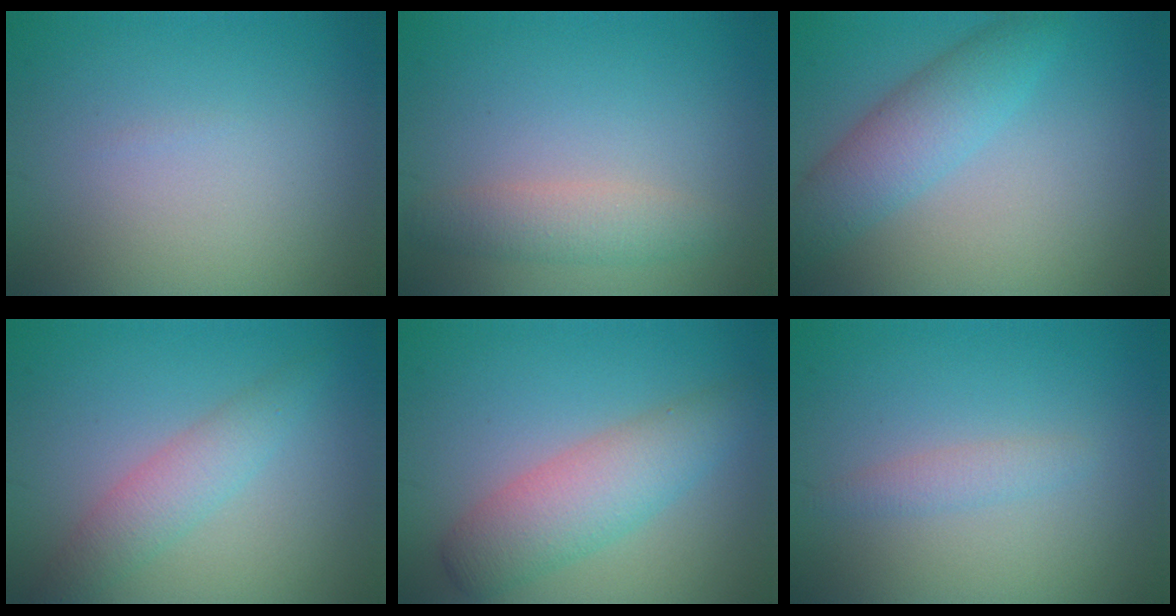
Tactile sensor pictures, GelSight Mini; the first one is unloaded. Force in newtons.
{"total": 2.5, "press": 2.5, "slide": 0.1}
{"total": 4.5, "press": 4.5, "slide": 0.2}
{"total": 2.9, "press": 2.9, "slide": 0.1}
{"total": 4.7, "press": 4.7, "slide": 0.2}
{"total": 1.4, "press": 1.4, "slide": 0.1}